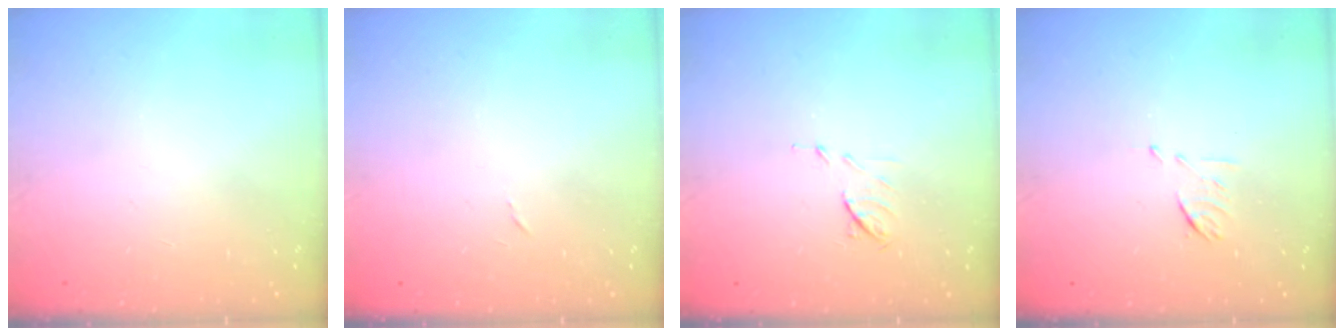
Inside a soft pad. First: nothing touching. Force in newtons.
{"total": 2.4, "press": 2.4, "slide": 0.4}
{"total": 6.2, "press": 6.2, "slide": 0.9}
{"total": 6.1, "press": 6.0, "slide": 1.1}